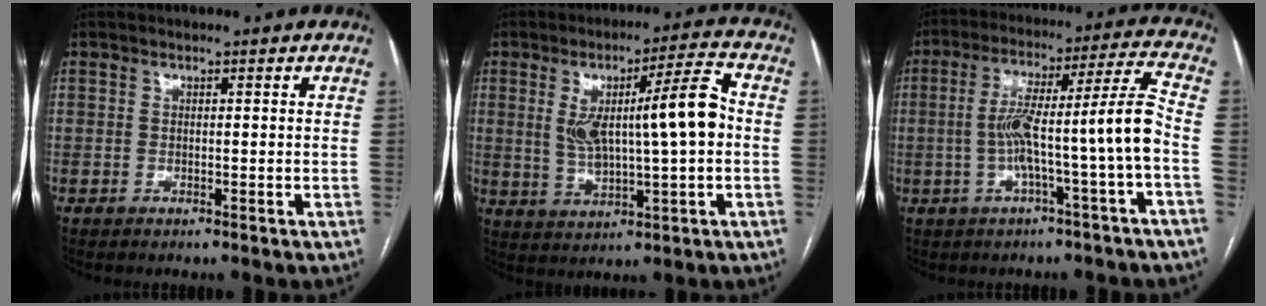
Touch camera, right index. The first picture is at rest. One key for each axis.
{"total": 12.3, "fx": 1.1, "fy": 1.8, "fz": 12.1, "tx": -0.203, "ty": 0.024, "tz": 0.025}
{"total": 12.1, "fx": -2.6, "fy": -1.1, "fz": 11.8, "tx": -0.204, "ty": 0.032, "tz": -0.041}